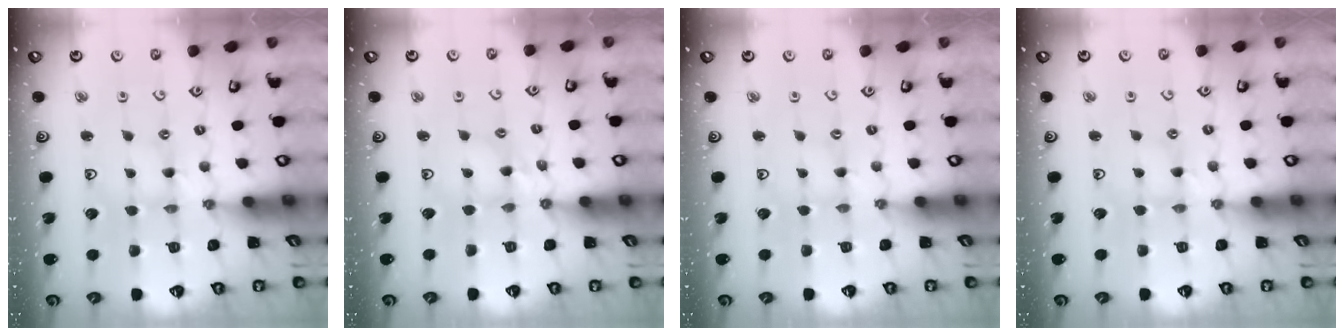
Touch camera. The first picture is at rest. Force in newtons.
{"total": 4.9, "press": 4.9, "slide": 0.4}
{"total": 0.0}
{"total": 1.3, "press": 1.3, "slide": 0.2}